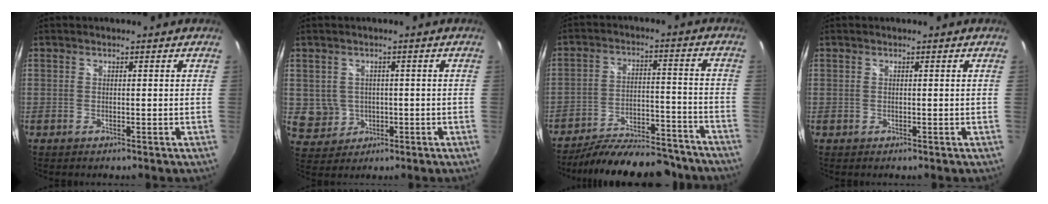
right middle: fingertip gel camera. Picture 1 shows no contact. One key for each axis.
{"total": 5.1, "fx": -0.1, "fy": 5.0, "fz": 1.2, "tx": -0.034, "ty": 0.007, "tz": 0.016}
{"total": 22.0, "fx": -19.6, "fy": 5.6, "fz": 8.4, "tx": -0.155, "ty": -0.004, "tz": -0.260}
{"total": 0.0}